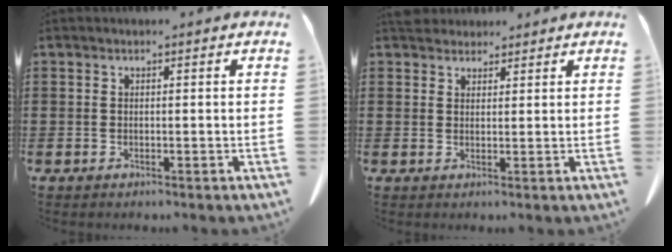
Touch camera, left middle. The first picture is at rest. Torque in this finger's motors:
{"motor_torque": [0.25, 0.19, -0.04, -0.01]}